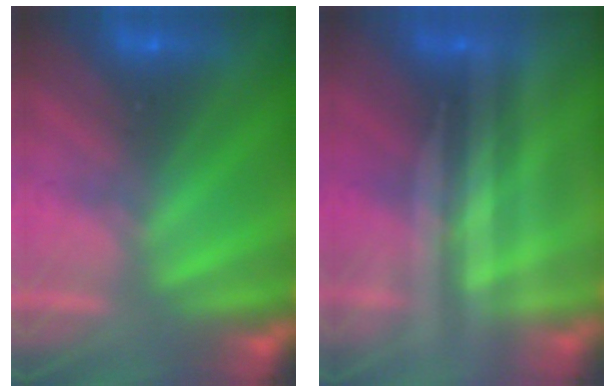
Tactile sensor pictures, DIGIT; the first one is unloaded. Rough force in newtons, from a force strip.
{"total": 2.0}